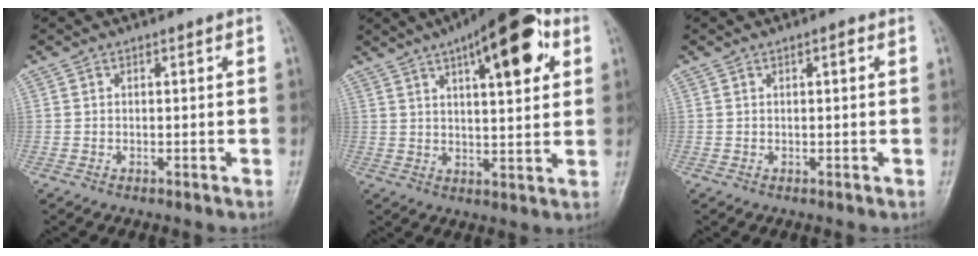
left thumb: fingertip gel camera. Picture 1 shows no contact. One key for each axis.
{"total": 16.5, "fx": 7.4, "fy": 5.6, "fz": 13.6, "tx": -0.167, "ty": -0.006, "tz": 0.102}
{"total": 1.0, "fx": 0.4, "fy": 0.3, "fz": 0.9, "tx": -0.015, "ty": 0.002, "tz": 0.004}